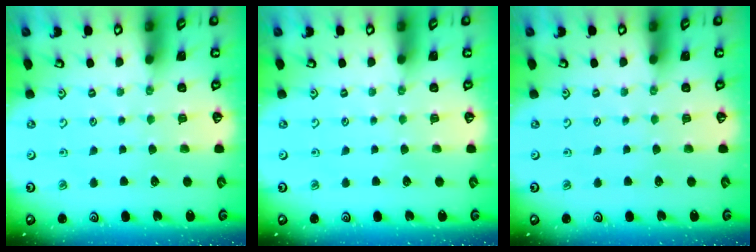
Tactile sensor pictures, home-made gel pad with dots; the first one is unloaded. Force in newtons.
{"total": 0.0}
{"total": 0.0}